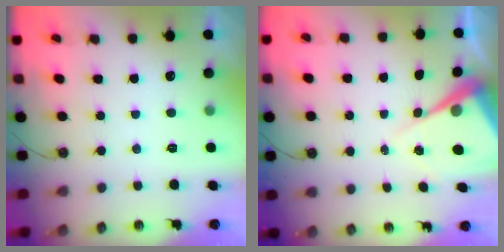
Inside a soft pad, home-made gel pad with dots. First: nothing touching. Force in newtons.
{"total": 8.3, "press": 8.3, "slide": 0.7}